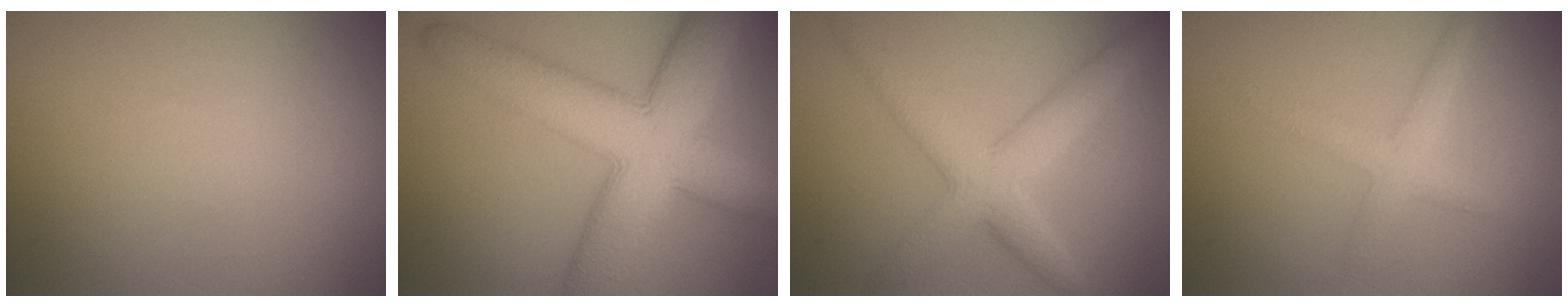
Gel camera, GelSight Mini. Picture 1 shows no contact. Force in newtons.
{"total": 10.4, "press": 10.4, "slide": 0.5}
{"total": 4.8, "press": 4.8, "slide": 0.2}
{"total": 2.2, "press": 2.2, "slide": 0.1}